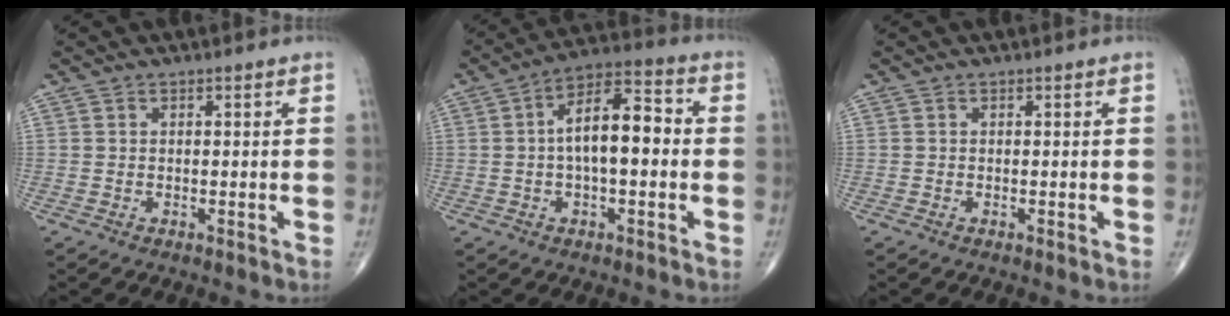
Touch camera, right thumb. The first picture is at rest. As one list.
[{"total": 12.0, "force": [0.2, 5.4, 10.7], "torque": [-0.170, 0.035, -0.009]}, {"total": 0.0}]